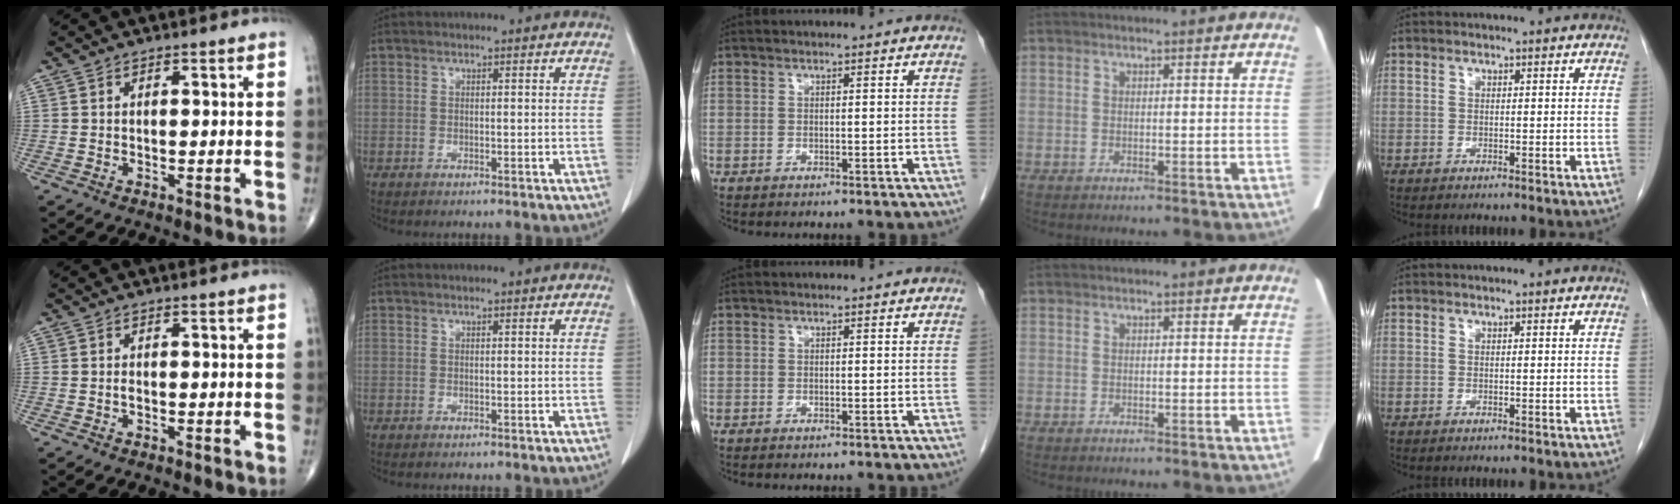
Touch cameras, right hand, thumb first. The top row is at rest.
{"thumb": {"total": 0.7, "force": [-0.2, 0.4, 0.5], "torque": [-0.010, 0.000, -0.005]}}